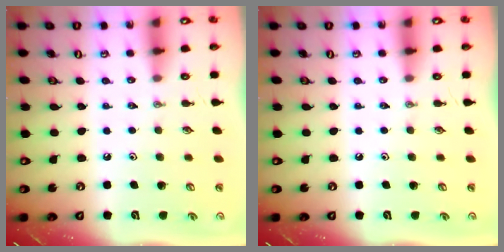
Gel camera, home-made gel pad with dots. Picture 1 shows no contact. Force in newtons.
{"total": 0.0}